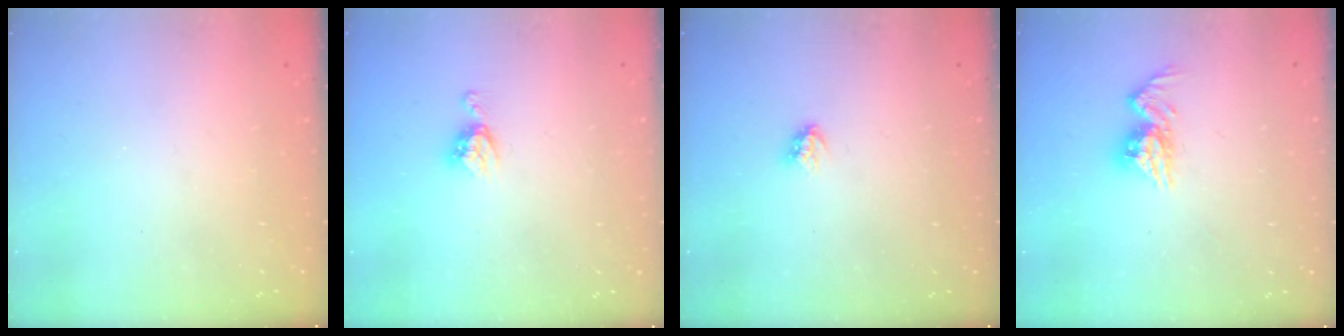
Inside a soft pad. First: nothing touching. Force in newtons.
{"total": 5.7, "press": 5.7, "slide": 0.5}
{"total": 3.0, "press": 2.9, "slide": 0.4}
{"total": 9.8, "press": 9.8, "slide": 0.8}